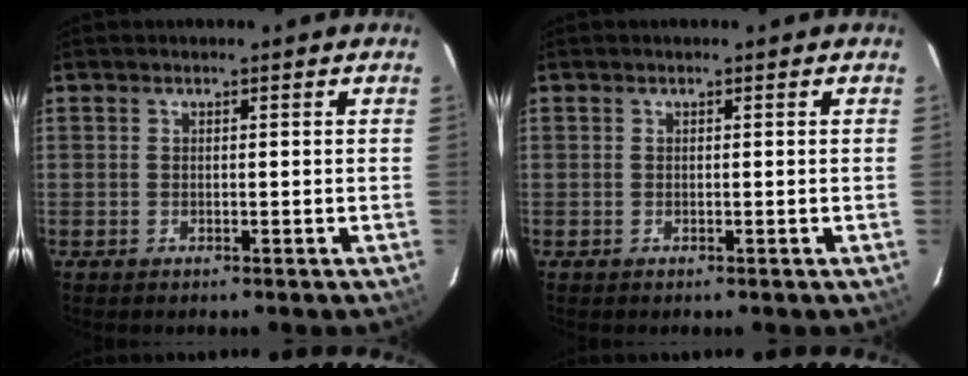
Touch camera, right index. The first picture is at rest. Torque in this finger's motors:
{"motor_torque": [0.00, 0.00, 0.02, 0.00]}